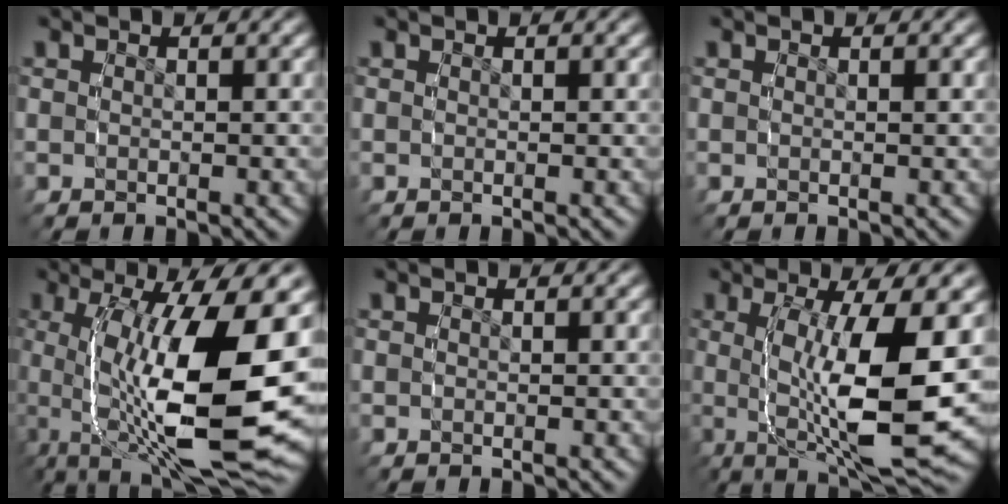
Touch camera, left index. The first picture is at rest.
{"total": 0.0}
{"total": 0.0}
{"total": 13.3, "force": [-0.9, 4.9, 12.3], "torque": [-0.211, -0.022, 0.011]}
{"total": 0.0}
{"total": 10.7, "force": [0.8, 2.3, 10.4], "torque": [-0.160, -0.007, 0.025]}